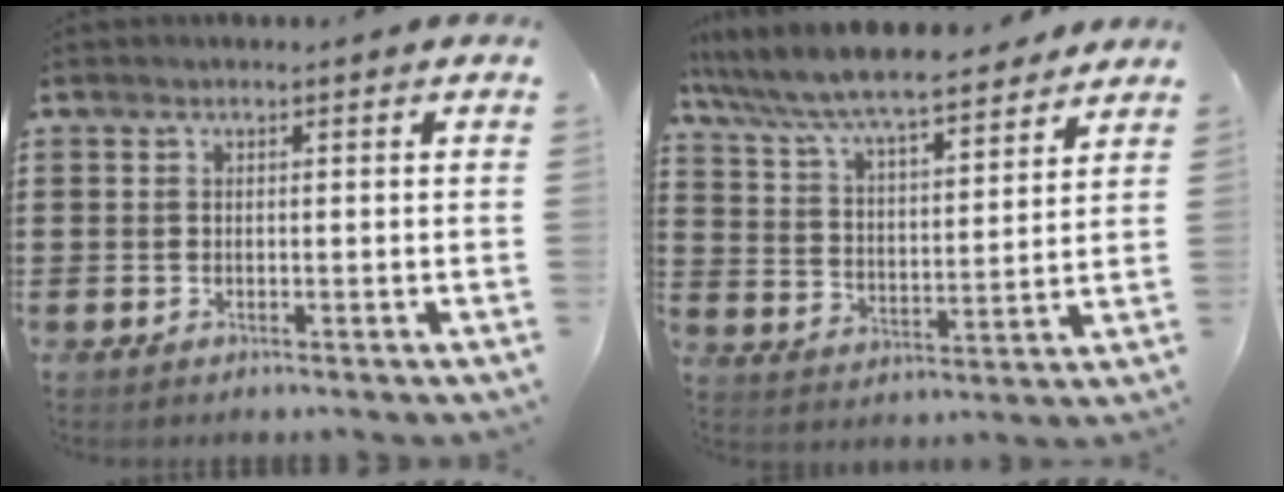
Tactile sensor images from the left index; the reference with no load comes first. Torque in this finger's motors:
{"motor_torque": [1.90, 0.24, 1.05, 0.21]}